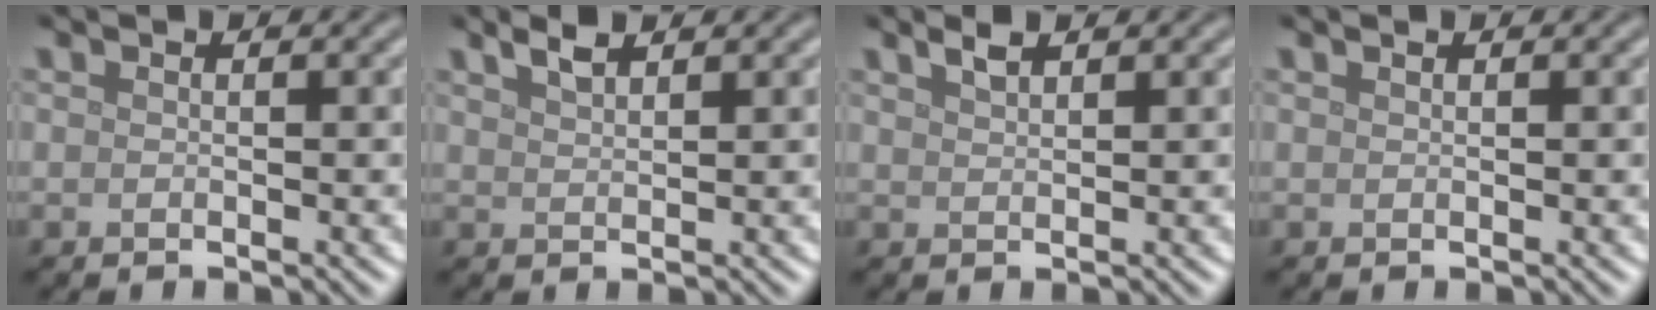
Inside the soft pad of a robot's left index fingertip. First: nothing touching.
{"total": 1.6, "force": [1.4, 0.3, 0.8], "torque": [-0.016, 0.005, 0.025]}
{"total": 1.3, "force": [1.1, 0.3, 0.7], "torque": [-0.014, 0.004, 0.021]}
{"total": 0.0}